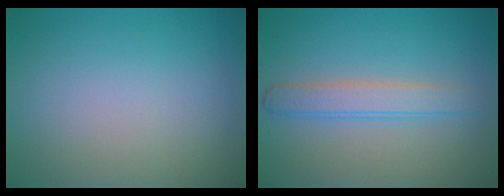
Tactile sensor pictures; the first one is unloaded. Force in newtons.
{"total": 2.7, "press": 2.7, "slide": 0.1}